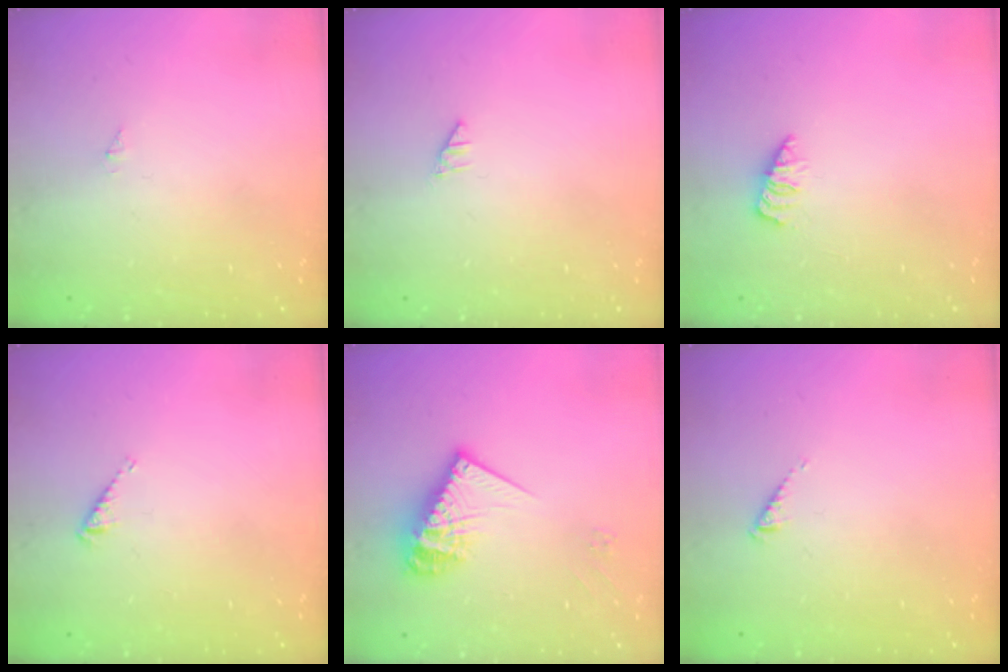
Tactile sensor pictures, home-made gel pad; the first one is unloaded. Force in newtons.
{"total": 0.0}
{"total": 0.9, "press": 0.8, "slide": 0.3}
{"total": 3.4, "press": 3.4, "slide": 0.6}
{"total": 13.2, "press": 13.2, "slide": 1.1}
{"total": 0.8, "press": 0.8, "slide": 0.1}